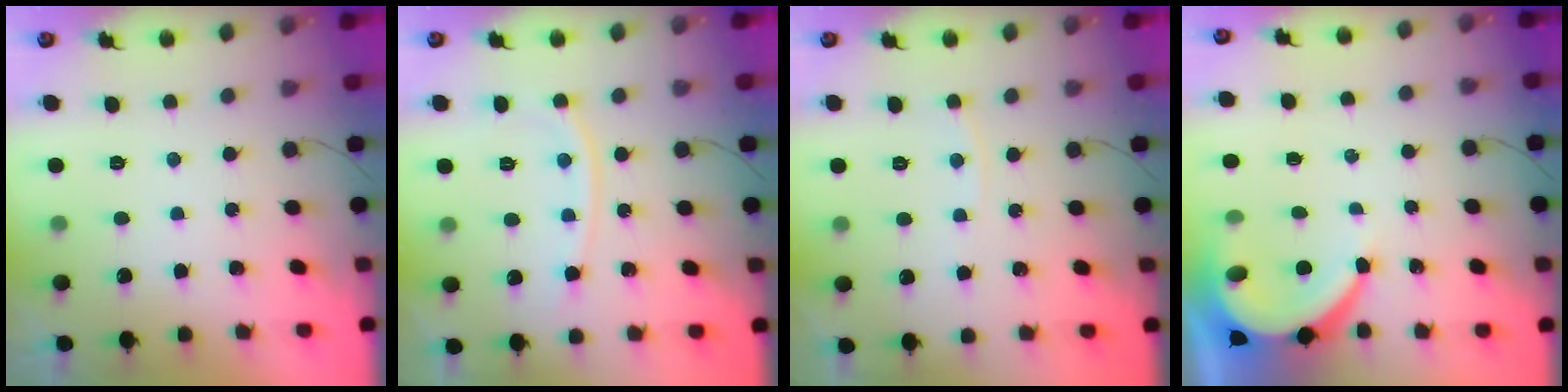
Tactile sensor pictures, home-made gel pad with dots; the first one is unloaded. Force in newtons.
{"total": 9.2, "press": 9.1, "slide": 1.2}
{"total": 2.7, "press": 2.7, "slide": 0.4}
{"total": 8.1, "press": 8.0, "slide": 0.9}